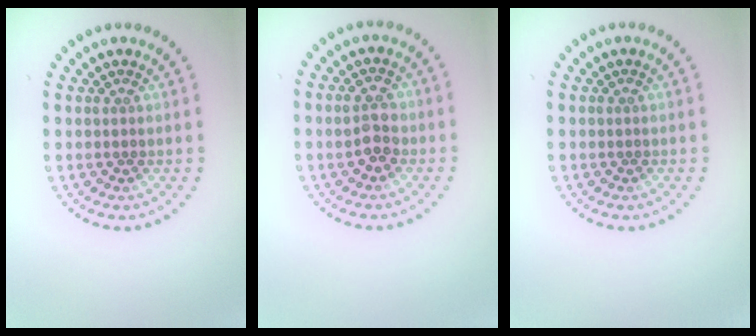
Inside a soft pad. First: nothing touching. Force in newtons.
{"total": 2.4, "press": 2.4, "slide": 0.4}
{"total": 0.0}